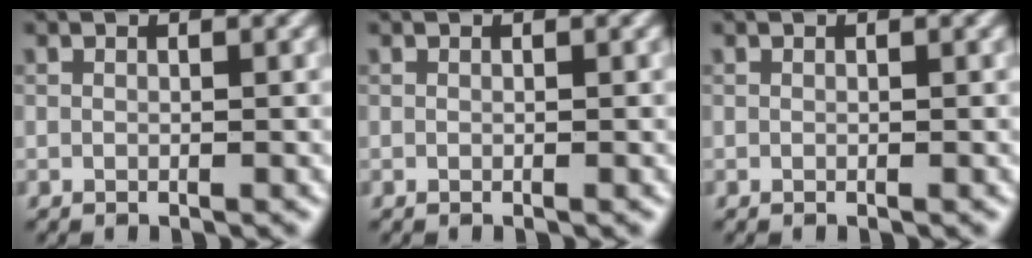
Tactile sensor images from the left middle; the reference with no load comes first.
{"total": 0.0}
{"total": 0.0}